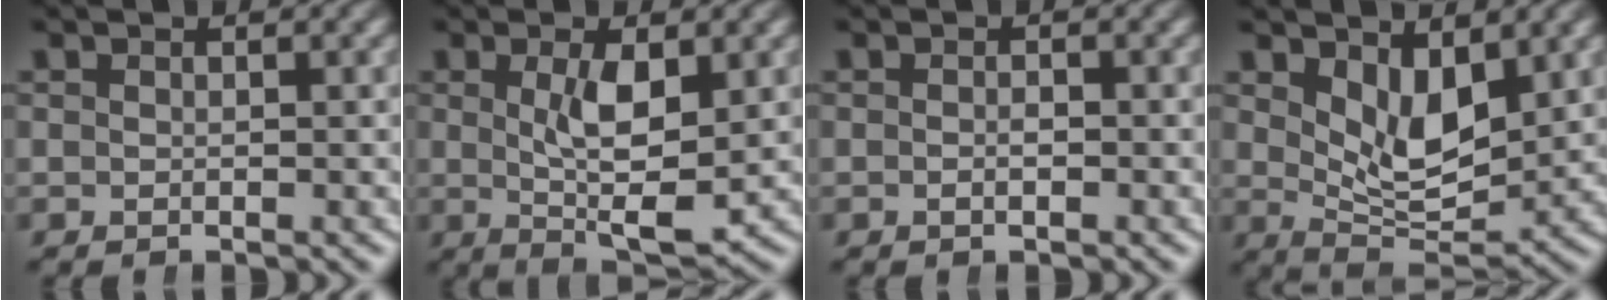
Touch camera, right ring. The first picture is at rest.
{"total": 5.4, "force": [0.1, 1.5, 5.2], "torque": [-0.086, -0.018, 0.012]}
{"total": 1.0, "force": [-0.5, 0.5, 0.7], "torque": [-0.015, 0.000, -0.012]}
{"total": 5.8, "force": [1.8, 3.0, 4.7], "torque": [-0.067, -0.018, 0.032]}